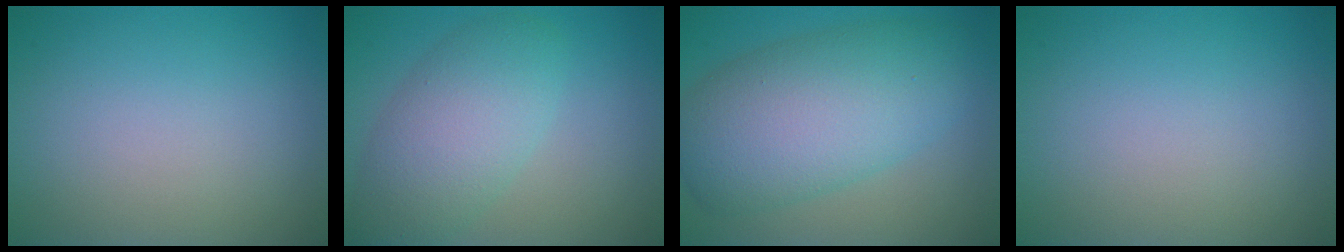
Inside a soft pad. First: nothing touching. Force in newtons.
{"total": 6.0, "press": 6.0, "slide": 0.4}
{"total": 9.5, "press": 9.5, "slide": 0.3}
{"total": 0.0}